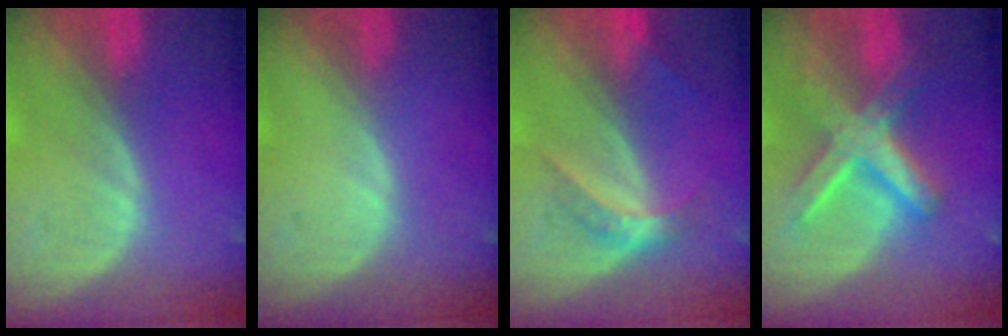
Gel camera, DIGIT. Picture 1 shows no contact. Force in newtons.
{"total": 0.0}
{"total": 4.6, "press": 4.1, "slide": 2.2}
{"total": 8.7, "press": 8.7, "slide": 0.8}